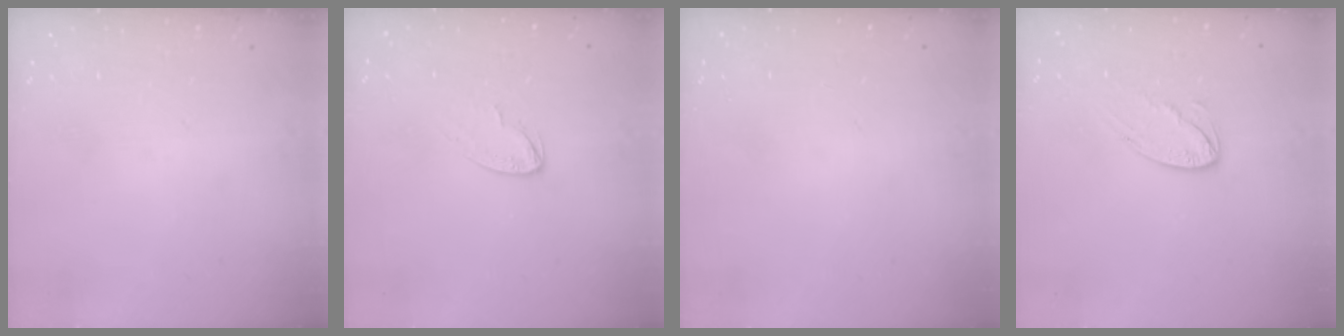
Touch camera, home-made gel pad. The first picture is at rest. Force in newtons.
{"total": 5.1, "press": 5.1, "slide": 0.4}
{"total": 0.0}
{"total": 8.4, "press": 8.4, "slide": 0.4}